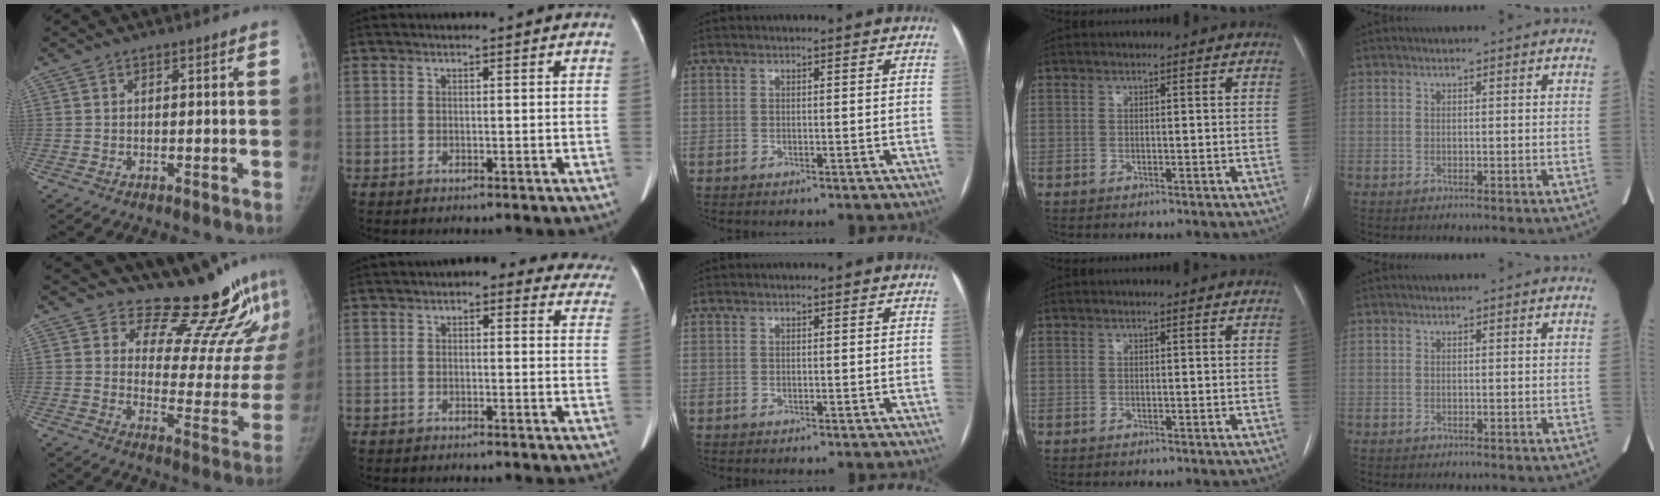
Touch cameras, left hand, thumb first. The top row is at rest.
{"thumb": {"total": 16.7, "force": [15.0, 5.2, 5.3], "torque": [-0.010, -0.150, 0.191]}, "index": {"total": 12.7, "force": [10.7, 4.7, 5.0], "torque": [-0.012, 0.014, 0.095]}}